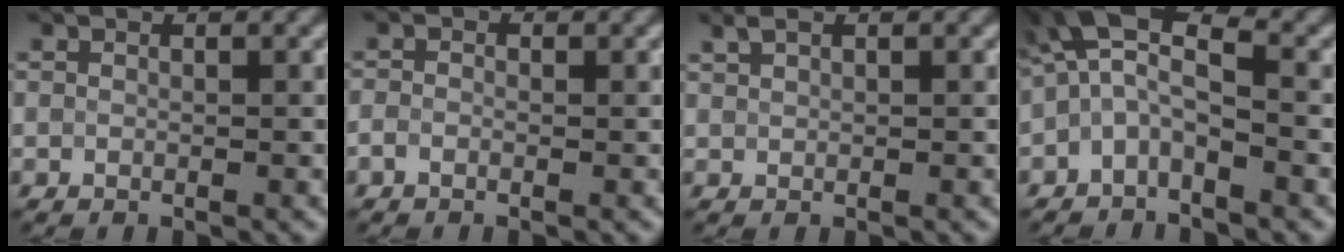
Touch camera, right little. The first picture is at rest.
{"total": 0.9, "force": [-0.5, 0.5, 0.6], "torque": [-0.014, 0.002, -0.014]}
{"total": 1.1, "force": [0.8, 0.4, 0.6], "torque": [-0.017, 0.002, 0.022]}
{"total": 4.5, "force": [-0.8, 2.3, 3.8], "torque": [-0.067, 0.019, -0.026]}